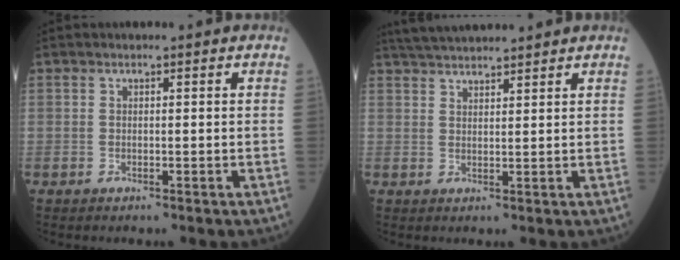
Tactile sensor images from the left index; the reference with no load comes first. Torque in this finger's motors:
{"motor_torque": [0.02, -0.47, 0.23, 0.08]}